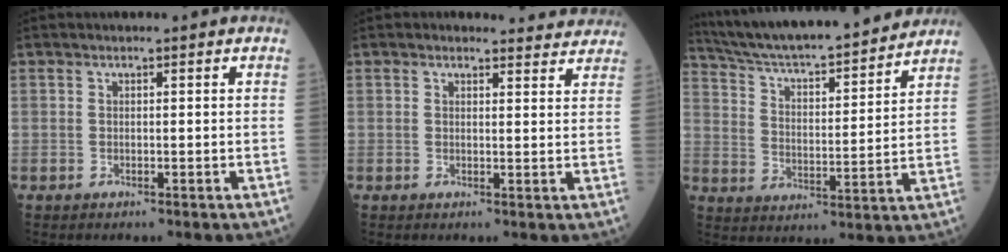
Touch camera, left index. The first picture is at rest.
{"total": 5.5, "force": [5.4, 1.4, 0.2], "torque": [0.008, -0.006, 0.041]}
{"total": 21.9, "force": [19.9, 2.1, 9.0], "torque": [-0.153, 0.006, 0.301]}